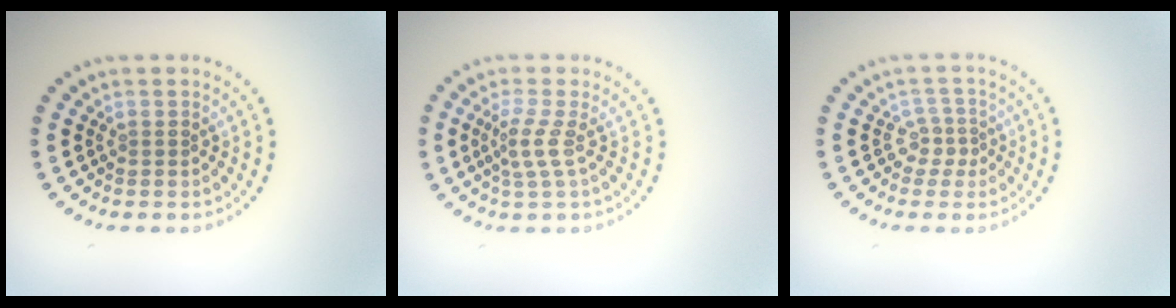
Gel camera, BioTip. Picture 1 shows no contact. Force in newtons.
{"total": 2.2, "press": 1.5, "slide": 1.5}
{"total": 1.9, "press": 1.3, "slide": 1.4}